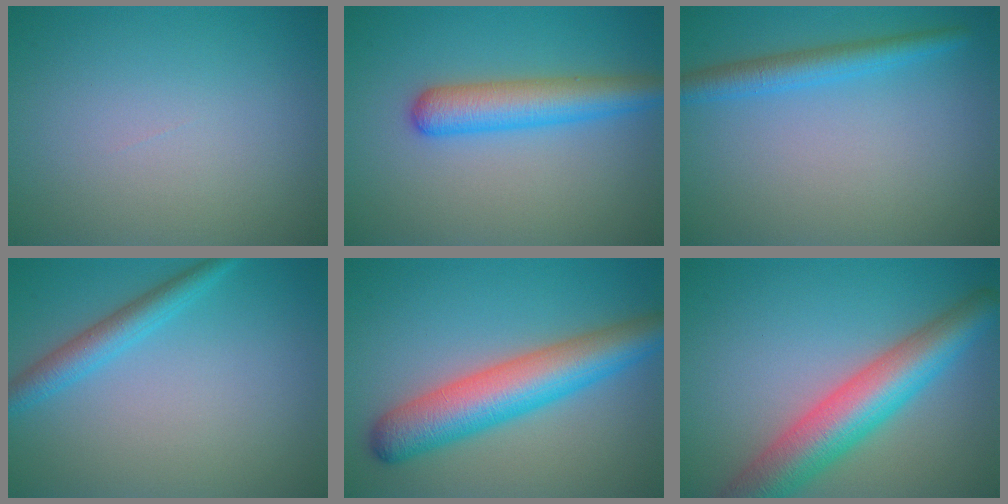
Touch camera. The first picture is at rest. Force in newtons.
{"total": 4.7, "press": 4.7, "slide": 0.2}
{"total": 3.0, "press": 3.0, "slide": 0.2}
{"total": 2.8, "press": 2.8, "slide": 0.2}
{"total": 7.6, "press": 7.6, "slide": 0.2}
{"total": 8.1, "press": 8.1, "slide": 0.4}